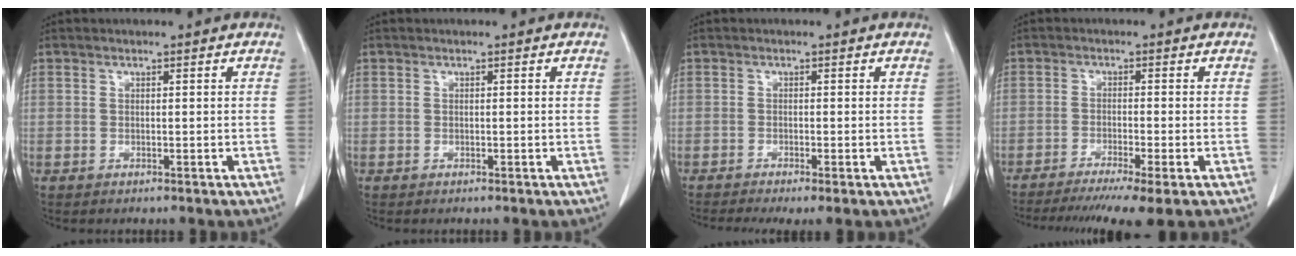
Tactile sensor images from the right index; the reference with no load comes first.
{"total": 0.0}
{"total": 4.3, "force": [-3.0, 0.6, 3.1], "torque": [-0.046, -0.012, -0.045]}
{"total": 10.0, "force": [-7.7, -0.3, 6.4], "torque": [-0.087, -0.021, -0.116]}